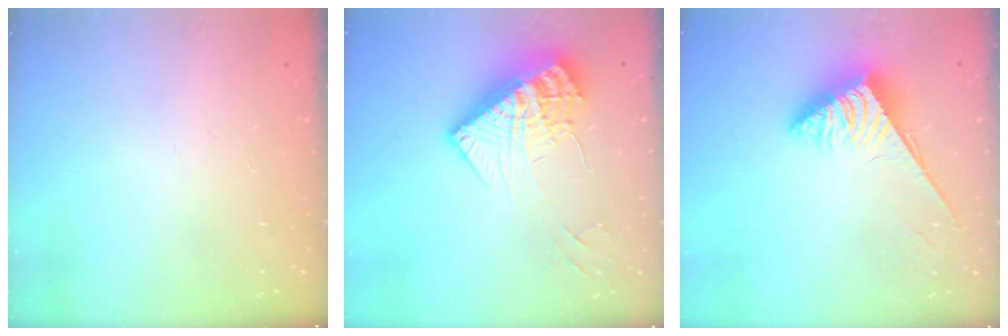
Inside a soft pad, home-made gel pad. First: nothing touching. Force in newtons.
{"total": 15.9, "press": 15.8, "slide": 1.8}
{"total": 3.7, "press": 3.7, "slide": 0.6}